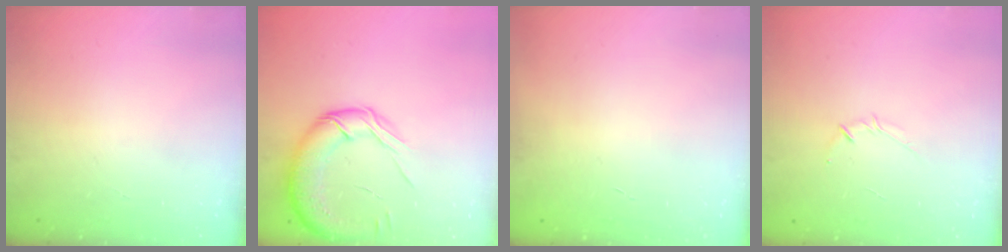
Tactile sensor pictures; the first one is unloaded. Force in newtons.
{"total": 16.8, "press": 16.4, "slide": 3.4}
{"total": 0.0}
{"total": 2.5, "press": 2.4, "slide": 0.4}